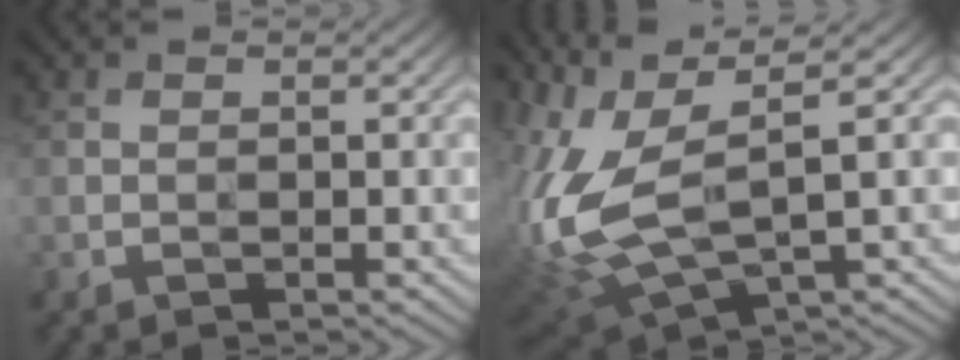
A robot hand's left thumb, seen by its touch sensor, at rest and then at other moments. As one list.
[{"total": 14.6, "force": [0.6, 5.8, 13.4], "torque": [-0.335, -0.008, 0.034]}]